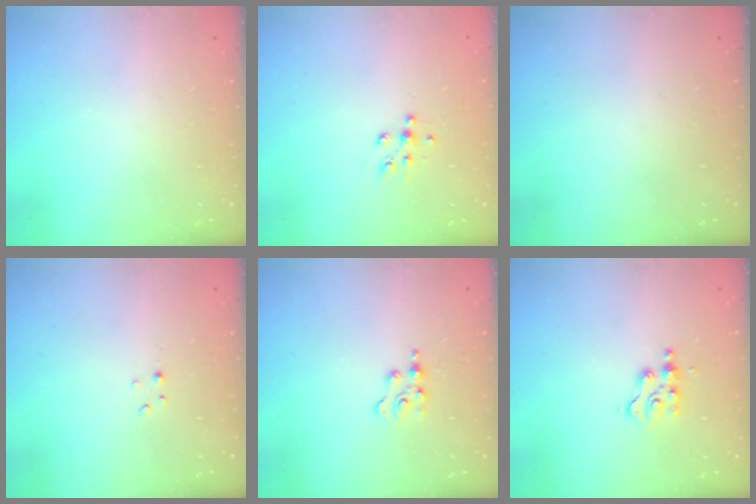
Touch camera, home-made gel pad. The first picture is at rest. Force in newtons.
{"total": 7.5, "press": 7.4, "slide": 1.0}
{"total": 0.0}
{"total": 1.1, "press": 1.1, "slide": 0.2}
{"total": 3.0, "press": 3.0, "slide": 0.5}
{"total": 4.5, "press": 4.4, "slide": 0.6}